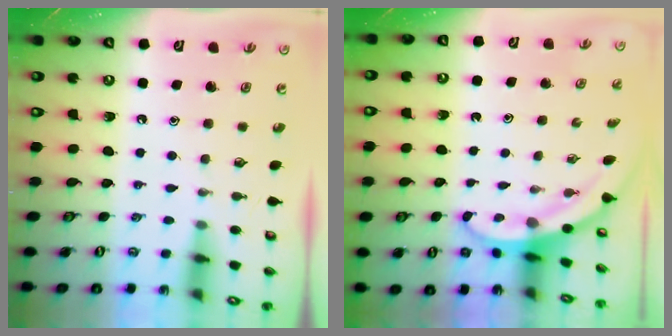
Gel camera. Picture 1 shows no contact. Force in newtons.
{"total": 3.6, "press": 3.6, "slide": 0.2}